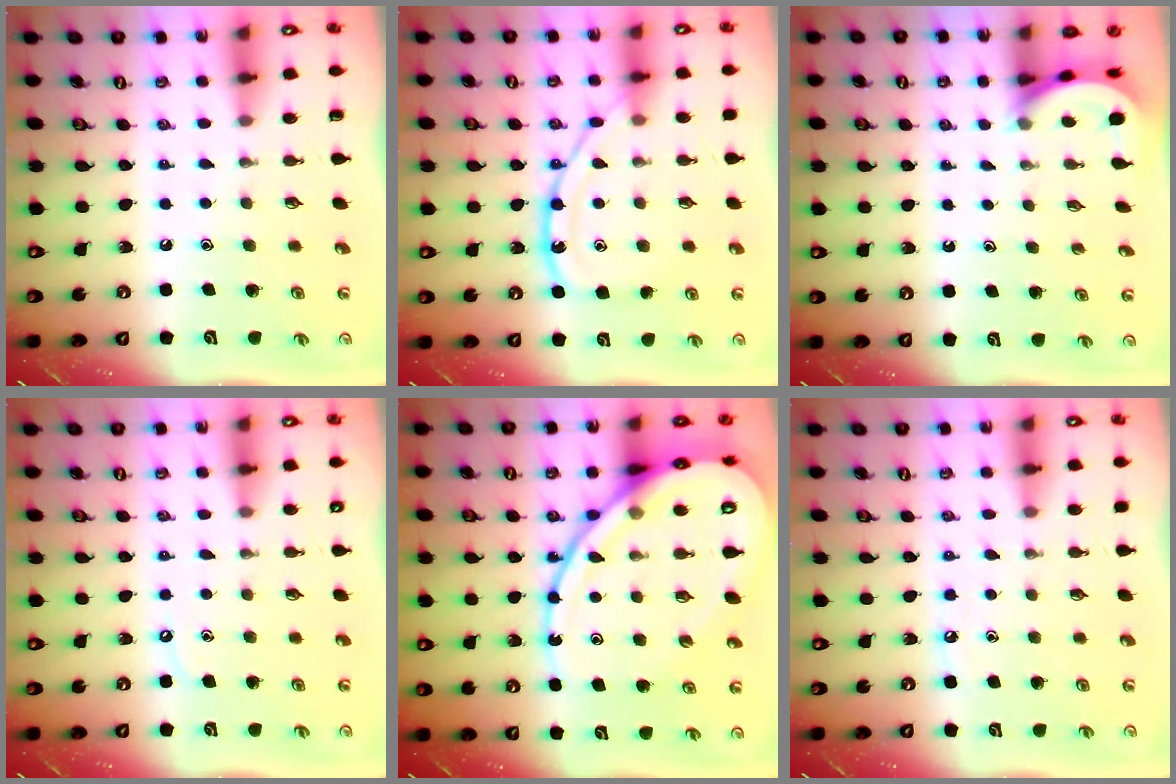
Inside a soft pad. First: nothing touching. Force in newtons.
{"total": 14.0, "press": 13.9, "slide": 1.4}
{"total": 4.7, "press": 4.6, "slide": 0.3}
{"total": 3.1, "press": 3.1, "slide": 0.5}
{"total": 20.9, "press": 20.8, "slide": 2.3}
{"total": 4.0, "press": 4.0, "slide": 0.6}